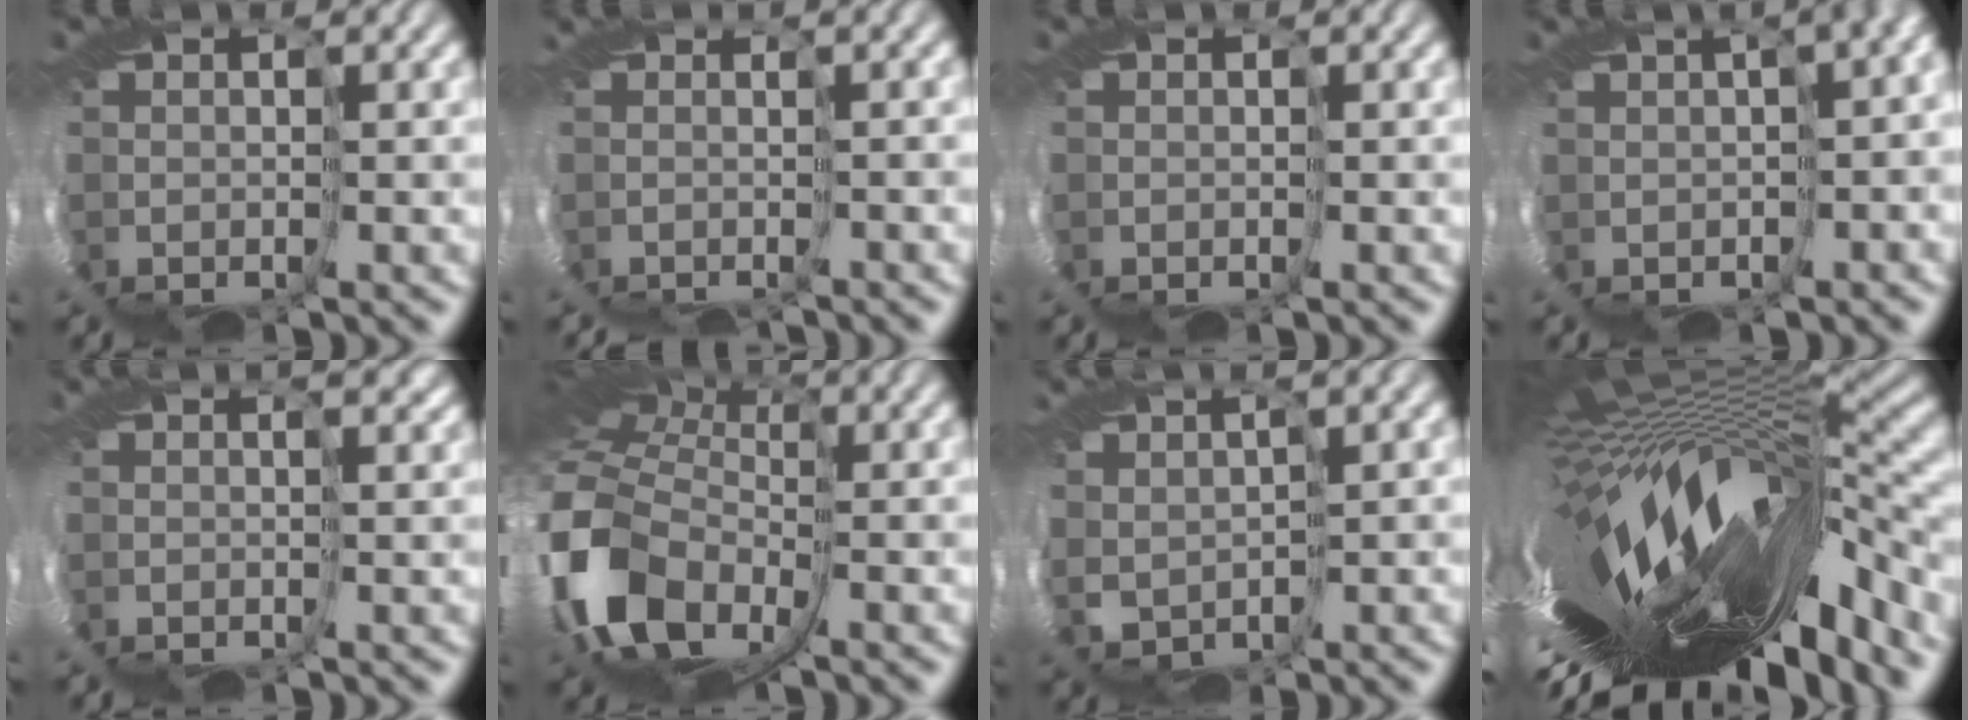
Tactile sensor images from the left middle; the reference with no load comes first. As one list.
[{"total": 4.7, "force": [-2.5, -2.8, -2.8], "torque": [0.049, -0.005, -0.018]}, {"total": 0.0}, {"total": 6.3, "force": [-1.2, 1.5, 6.0], "torque": [-0.075, 0.022, 0.017]}, {"total": 2.4, "force": [0.2, -2.1, -1.3], "torque": [0.012, -0.005, 0.014]}, {"total": 7.5, "force": [-0.5, 5.3, 5.4], "torque": [-0.188, -0.021, -0.004]}, {"total": 2.2, "force": [1.8, -0.3, -1.1], "torque": [-0.006, -0.020, 0.036]}, {"total": 12.2, "force": [-4.1, 0.1, 11.5], "torque": [-0.193, -0.027, -0.060]}]